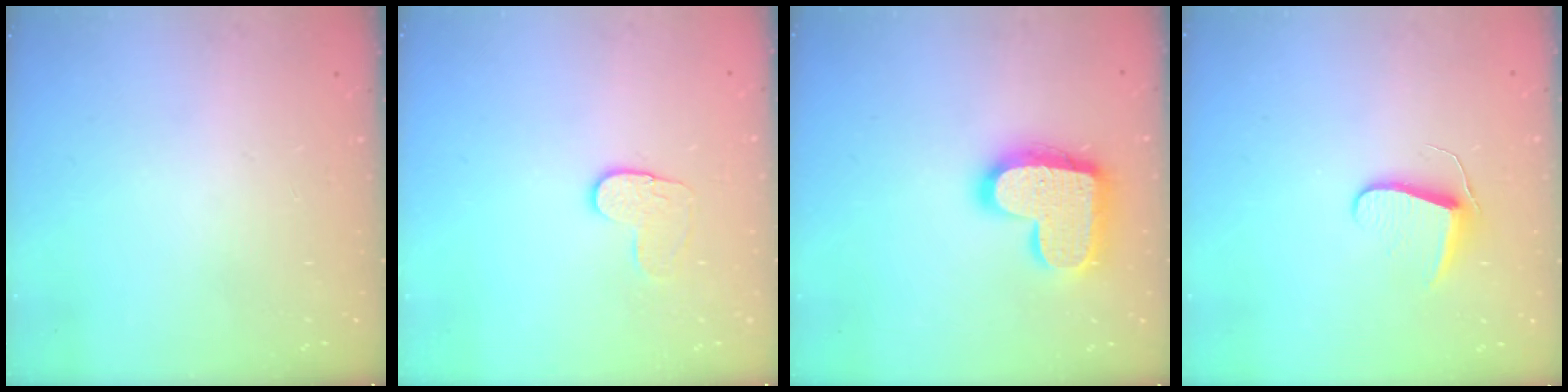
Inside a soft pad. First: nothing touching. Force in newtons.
{"total": 4.9, "press": 4.8, "slide": 0.5}
{"total": 18.3, "press": 18.2, "slide": 1.1}
{"total": 7.0, "press": 7.0, "slide": 0.6}